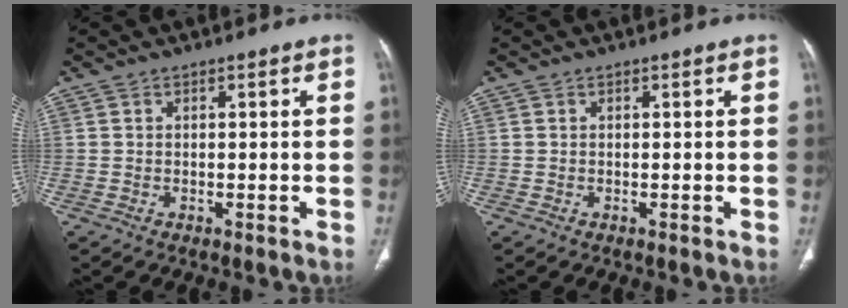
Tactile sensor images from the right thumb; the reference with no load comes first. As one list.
[{"total": 0.0}]